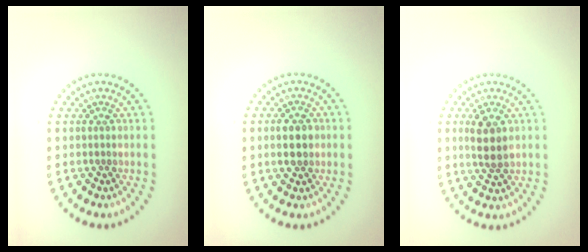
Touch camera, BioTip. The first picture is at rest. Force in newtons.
{"total": 3.0, "press": 2.9, "slide": 0.2}
{"total": 3.0, "press": 2.8, "slide": 0.9}